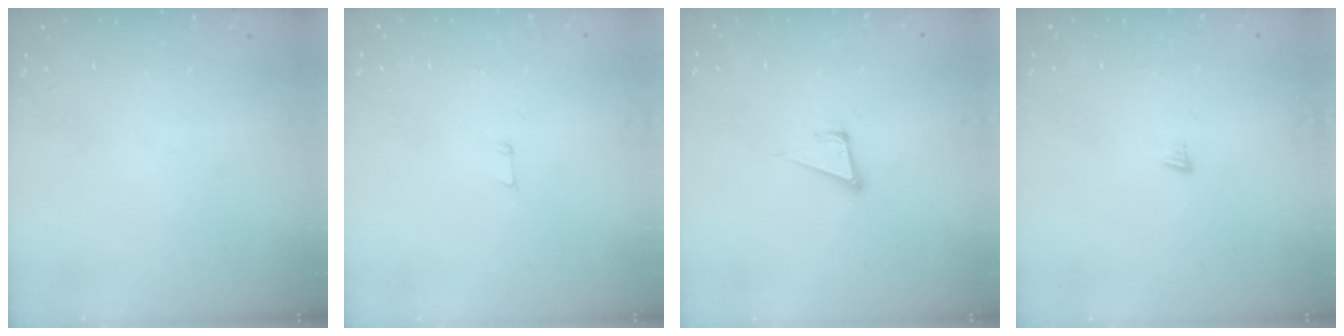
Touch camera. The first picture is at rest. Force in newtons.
{"total": 2.9, "press": 2.9, "slide": 0.2}
{"total": 5.1, "press": 4.3, "slide": 2.8}
{"total": 5.2, "press": 5.2, "slide": 0.3}